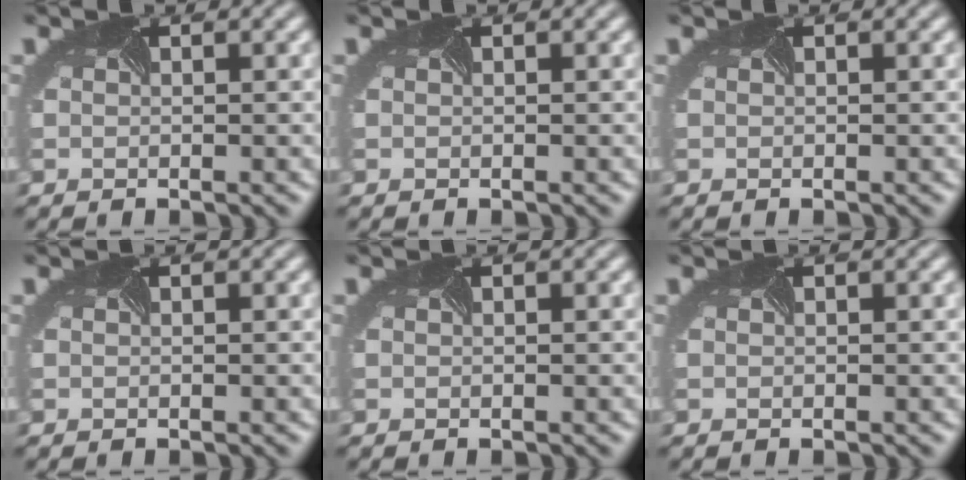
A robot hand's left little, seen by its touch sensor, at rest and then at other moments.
{"total": 0.0}
{"total": 0.0}
{"total": 0.0}
{"total": 0.0}
{"total": 0.0}